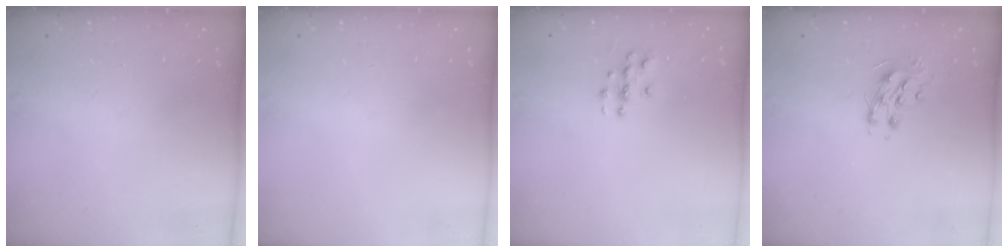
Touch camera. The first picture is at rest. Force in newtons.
{"total": 0.0}
{"total": 3.4, "press": 3.4, "slide": 0.2}
{"total": 8.4, "press": 8.4, "slide": 0.2}